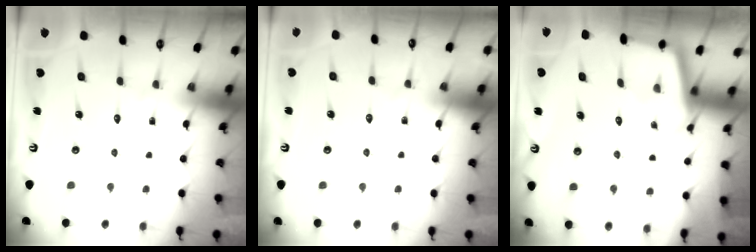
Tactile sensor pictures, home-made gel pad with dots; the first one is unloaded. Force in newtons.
{"total": 1.7, "press": 1.7, "slide": 0.4}
{"total": 2.3, "press": 2.3, "slide": 0.2}